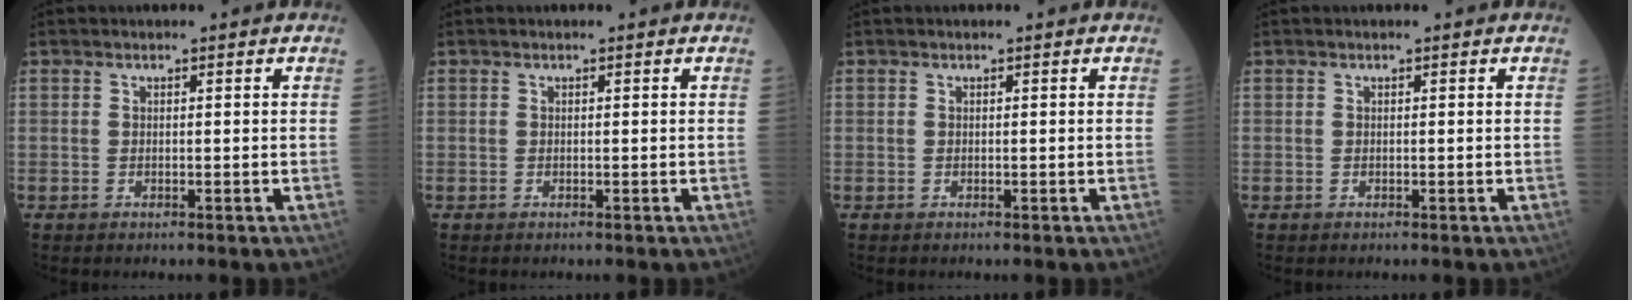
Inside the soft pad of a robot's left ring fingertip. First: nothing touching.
{"total": 0.0}
{"total": 0.0}
{"total": 0.0}